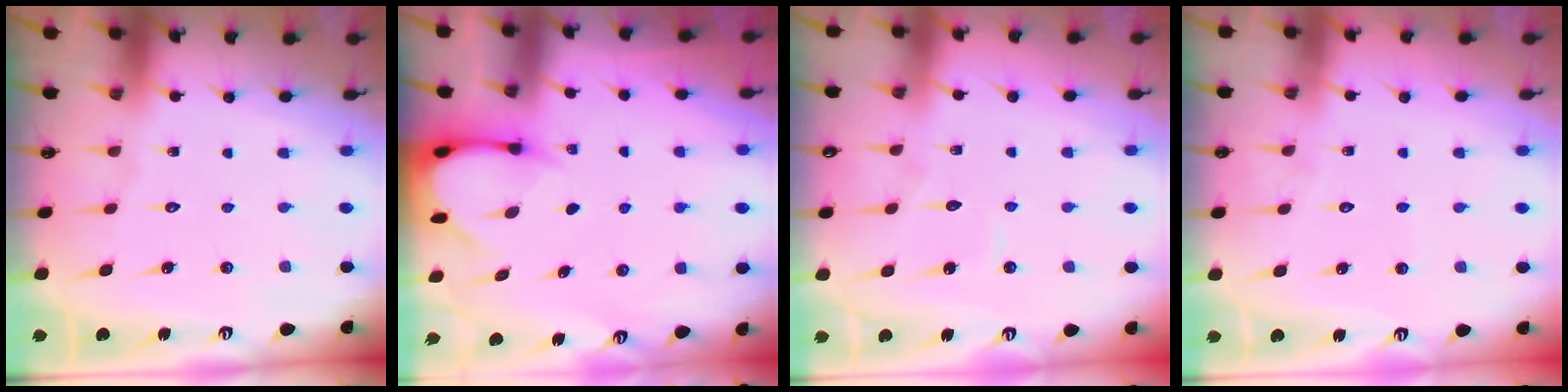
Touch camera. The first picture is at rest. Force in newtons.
{"total": 4.2, "press": 4.2, "slide": 0.5}
{"total": 2.9, "press": 2.9, "slide": 0.2}
{"total": 3.0, "press": 3.0, "slide": 0.3}